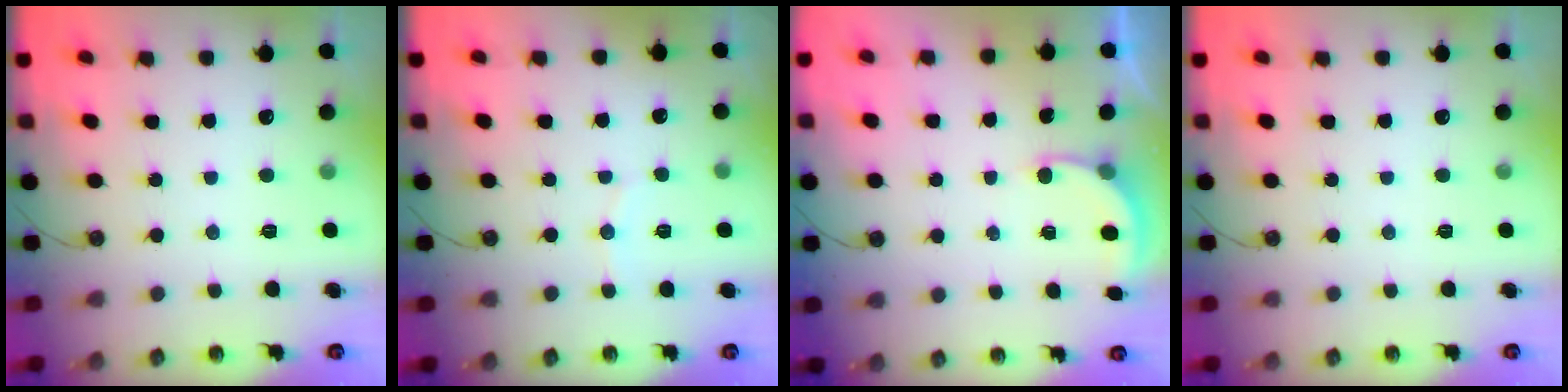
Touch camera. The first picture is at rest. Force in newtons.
{"total": 5.3, "press": 5.2, "slide": 1.0}
{"total": 3.0, "press": 3.0, "slide": 0.3}
{"total": 0.0}